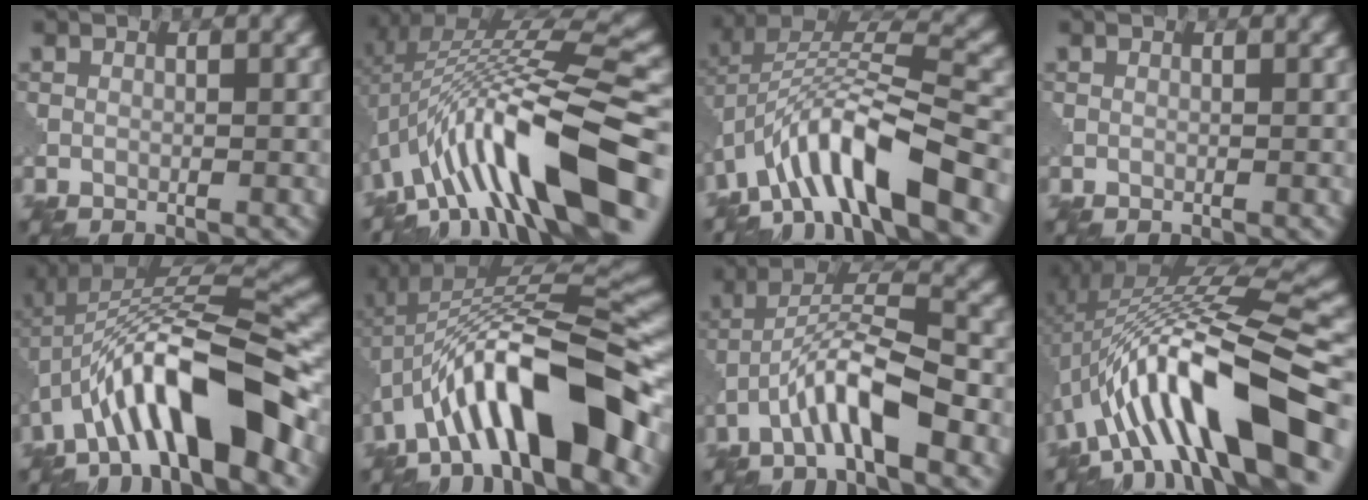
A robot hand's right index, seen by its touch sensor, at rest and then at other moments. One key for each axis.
{"total": 14.2, "fx": -4.0, "fy": 4.0, "fz": 13.1, "tx": -0.207, "ty": 0.028, "tz": -0.063}
{"total": 11.2, "fx": -6.2, "fy": 3.0, "fz": 8.7, "tx": -0.144, "ty": 0.017, "tz": -0.117}
{"total": 0.0}
{"total": 12.2, "fx": -5.4, "fy": 2.9, "fz": 10.5, "tx": -0.172, "ty": 0.027, "tz": -0.090}
{"total": 13.5, "fx": -5.6, "fy": 3.4, "fz": 11.8, "tx": -0.183, "ty": 0.027, "tz": -0.089}
{"total": 6.7, "fx": -3.5, "fy": 1.4, "fz": 5.6, "tx": -0.101, "ty": 0.022, "tz": -0.067}
{"total": 14.2, "fx": -4.5, "fy": 3.8, "fz": 13.0, "tx": -0.205, "ty": 0.026, "tz": -0.069}